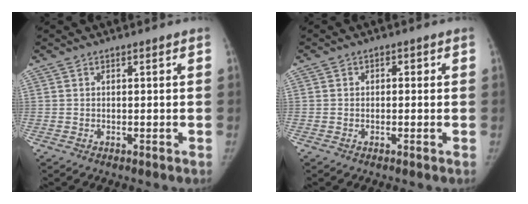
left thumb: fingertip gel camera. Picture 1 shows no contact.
{"total": 1.3, "force": [-0.1, 1.2, 0.6], "torque": [0.004, 0.005, -0.008]}